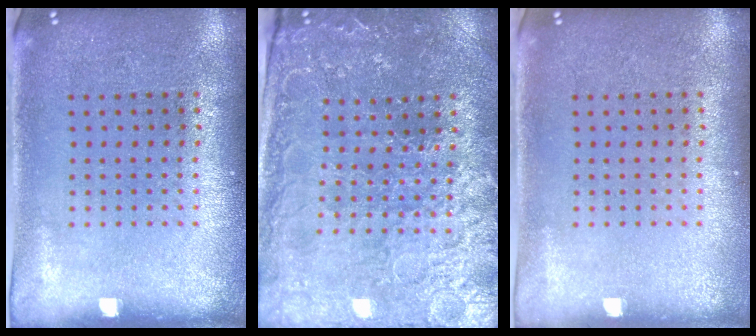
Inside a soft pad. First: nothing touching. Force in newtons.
{"total": 3.2, "press": 3.2, "slide": 0.4}
{"total": 0.0}